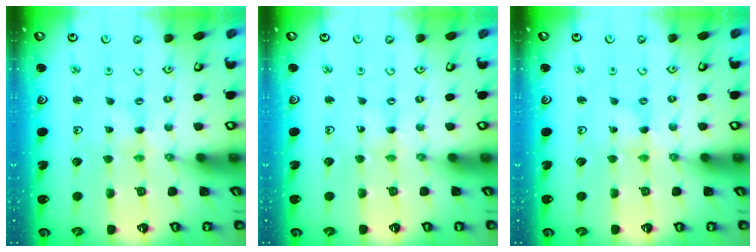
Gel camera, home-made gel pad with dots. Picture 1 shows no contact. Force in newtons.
{"total": 0.0}
{"total": 0.0}